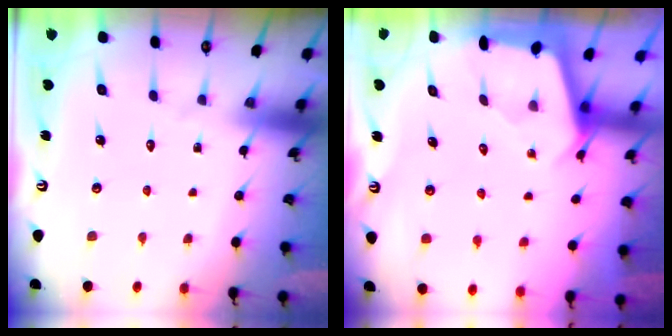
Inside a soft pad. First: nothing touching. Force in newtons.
{"total": 2.4, "press": 2.4, "slide": 0.3}